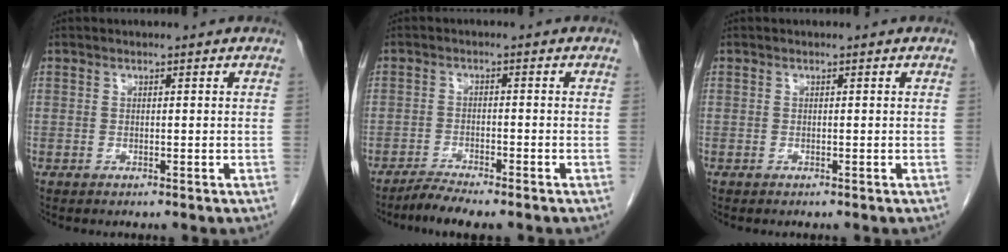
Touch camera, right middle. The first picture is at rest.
{"total": 3.9, "force": [-3.5, -0.2, 1.7], "torque": [-0.033, -0.012, -0.063]}
{"total": 0.0}